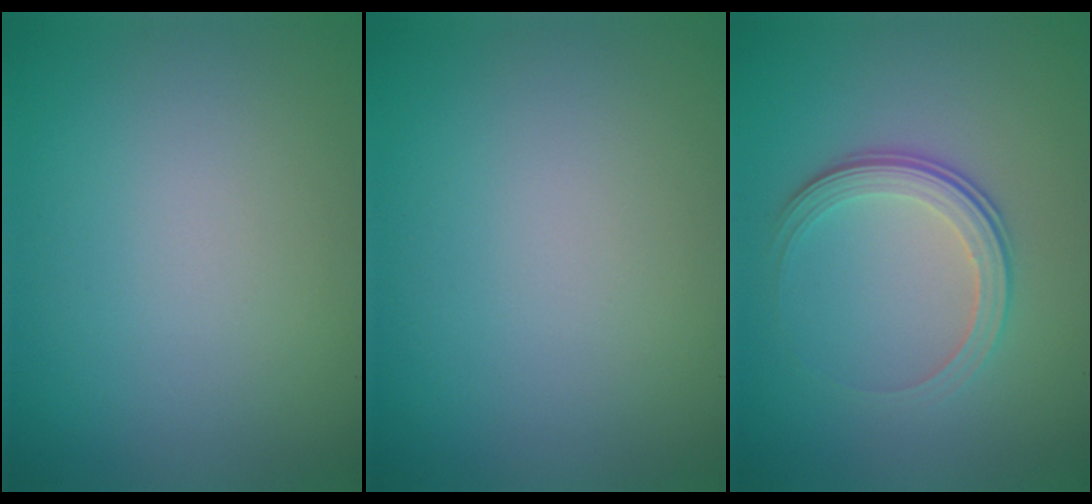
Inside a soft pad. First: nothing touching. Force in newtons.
{"total": 0.0}
{"total": 3.6, "press": 2.5, "slide": 2.5}